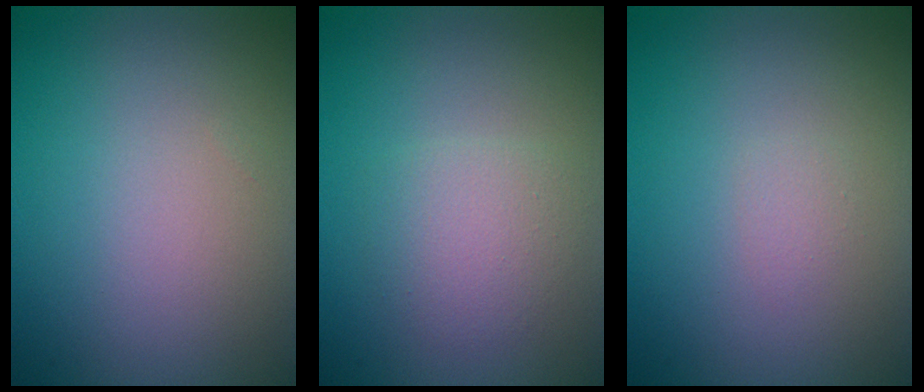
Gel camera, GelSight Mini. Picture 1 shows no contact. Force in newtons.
{"total": 2.3, "press": 2.3, "slide": 0.1}
{"total": 0.5, "press": 0.5, "slide": 0.1}